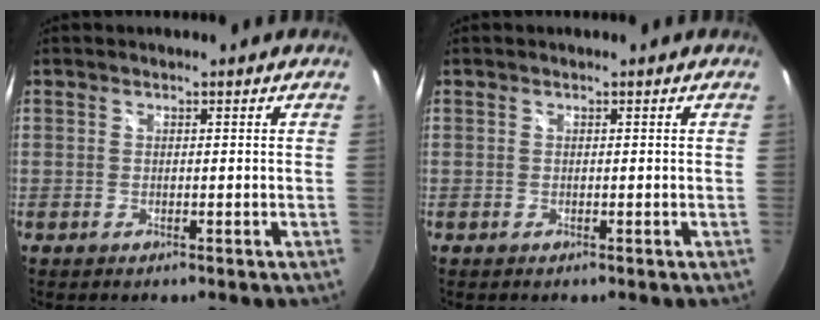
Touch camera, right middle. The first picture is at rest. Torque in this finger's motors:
{"motor_torque": [0.07, -0.23, 0.02, 0.00]}